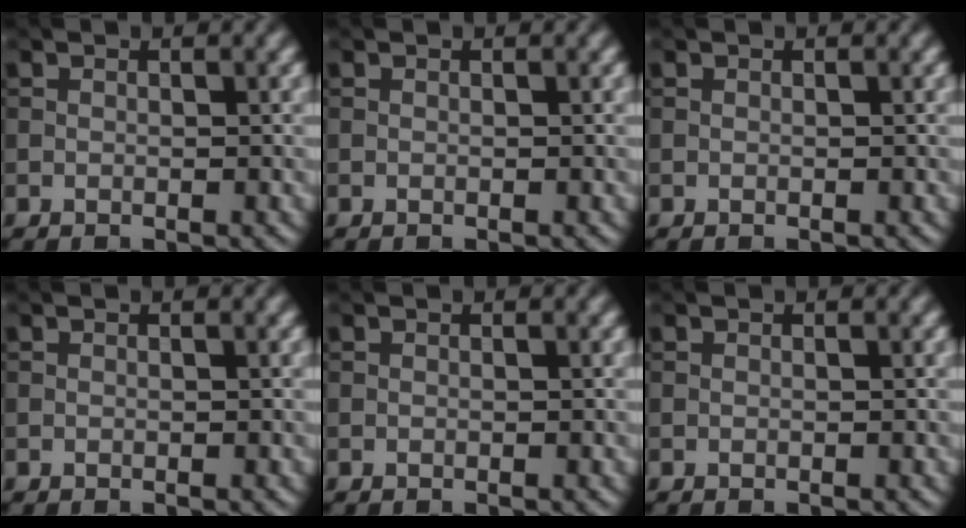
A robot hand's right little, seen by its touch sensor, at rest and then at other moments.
{"total": 0.0}
{"total": 0.0}
{"total": 0.0}
{"total": 0.0}
{"total": 0.0}